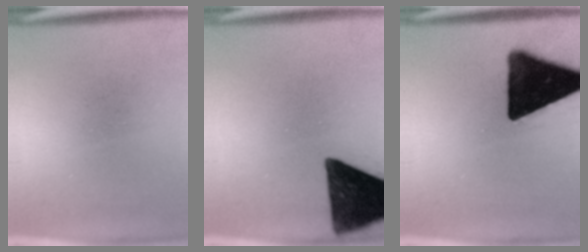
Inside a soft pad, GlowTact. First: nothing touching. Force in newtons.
{"total": 16.1}
{"total": 18.1}